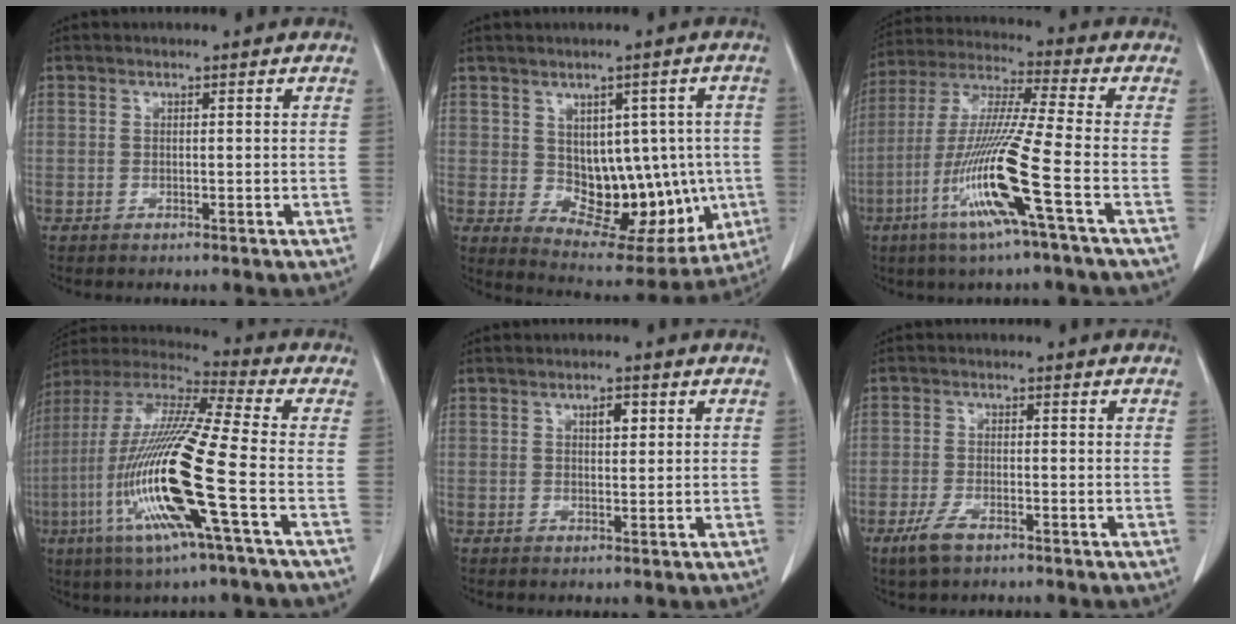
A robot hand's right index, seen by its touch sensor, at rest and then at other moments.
{"total": 13.6, "force": [-0.9, 8.2, 10.8], "torque": [-0.122, 0.014, 0.020]}
{"total": 15.1, "force": [-5.8, -1.4, 13.8], "torque": [-0.285, -0.022, -0.118]}
{"total": 20.6, "force": [-5.5, 0.8, 19.8], "torque": [-0.426, -0.024, -0.115]}
{"total": 2.2, "force": [0.9, 0.9, 1.8], "torque": [-0.027, -0.001, 0.015]}
{"total": 4.0, "force": [-2.6, 1.4, 2.7], "torque": [-0.063, -0.004, -0.046]}